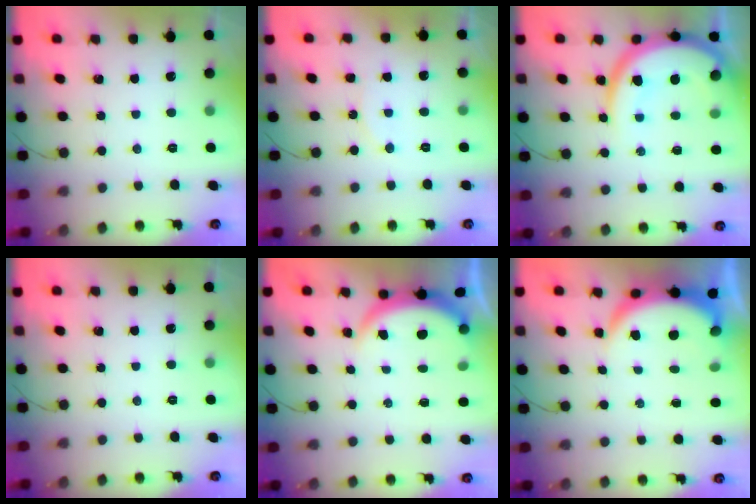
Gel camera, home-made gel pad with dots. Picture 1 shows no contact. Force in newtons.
{"total": 5.6, "press": 5.3, "slide": 1.9}
{"total": 15.6, "press": 15.5, "slide": 1.7}
{"total": 0.0}
{"total": 3.9, "press": 3.8, "slide": 0.2}
{"total": 6.2, "press": 6.2, "slide": 0.6}